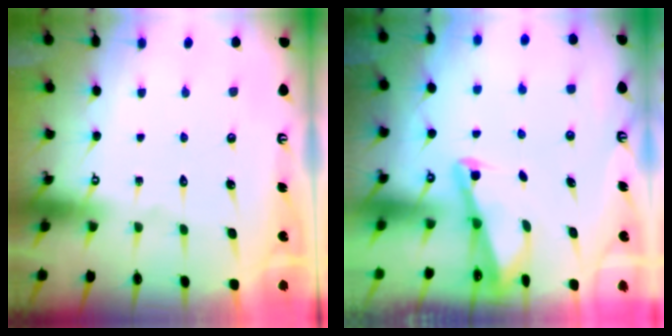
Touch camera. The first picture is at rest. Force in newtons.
{"total": 2.0, "press": 2.0, "slide": 0.3}